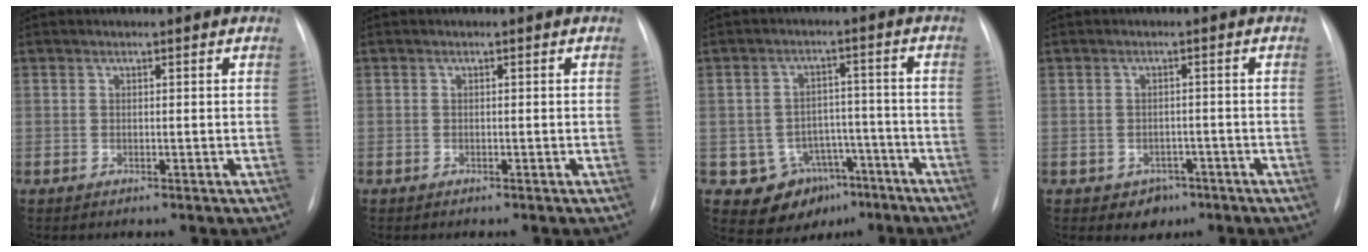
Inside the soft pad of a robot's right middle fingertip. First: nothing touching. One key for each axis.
{"total": 0.0}
{"total": 8.5, "fx": -4.4, "fy": 7.0, "fz": 2.2, "tx": -0.023, "ty": 0.027, "tz": -0.051}
{"total": 3.0, "fx": -1.7, "fy": 2.4, "fz": 0.8, "tx": -0.006, "ty": 0.011, "tz": -0.012}